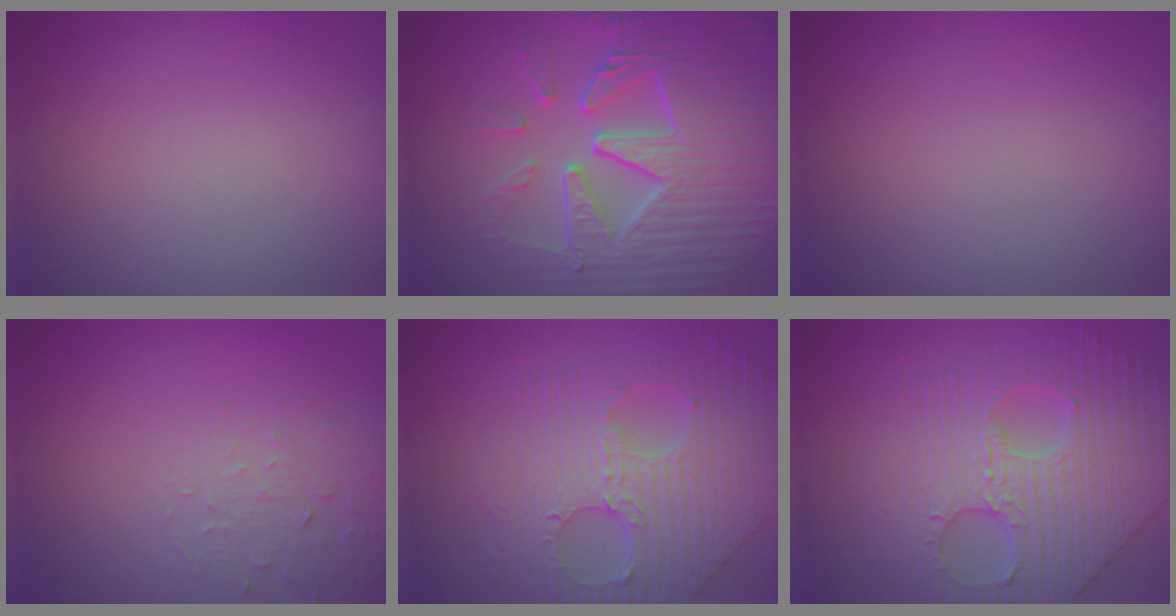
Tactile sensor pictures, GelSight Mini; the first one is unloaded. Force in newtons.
{"total": 9.8, "press": 6.6, "slide": 7.2}
{"total": 0.0}
{"total": 2.2, "press": 2.2, "slide": 0.4}
{"total": 10.0, "press": 6.9, "slide": 7.2}
{"total": 7.7, "press": 6.4, "slide": 4.3}